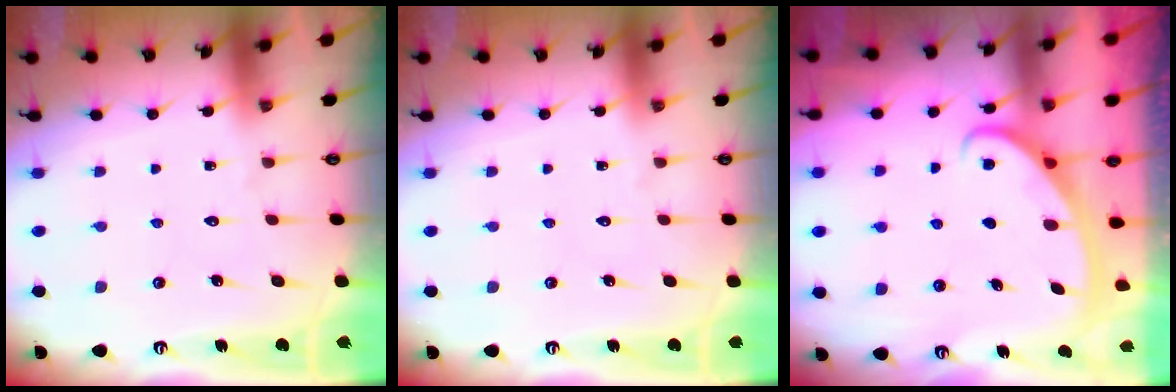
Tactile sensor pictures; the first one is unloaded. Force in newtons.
{"total": 0.0}
{"total": 2.8, "press": 2.8, "slide": 0.5}